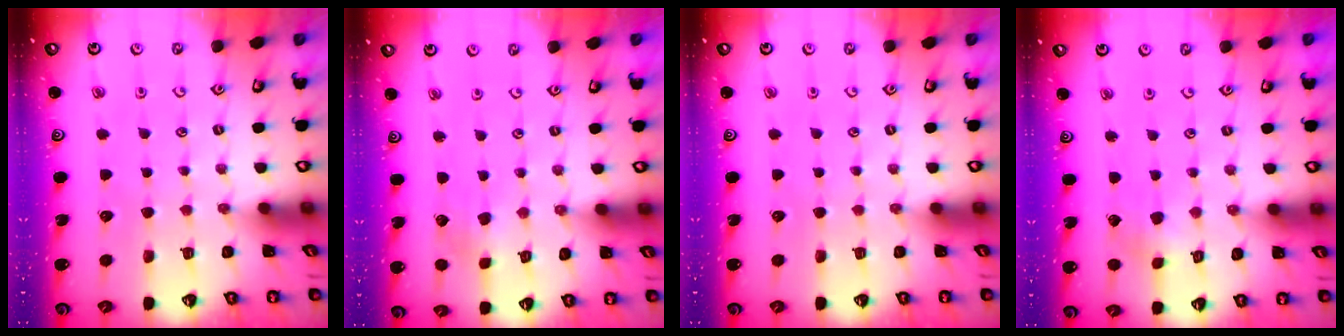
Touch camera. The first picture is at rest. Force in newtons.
{"total": 1.9, "press": 1.9, "slide": 0.3}
{"total": 0.0}
{"total": 2.1, "press": 2.1, "slide": 0.2}